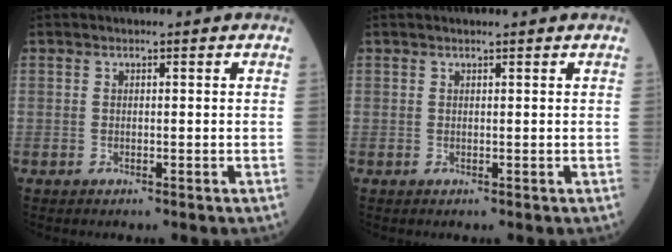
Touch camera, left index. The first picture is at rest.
{"total": 1.1, "force": [0.9, -0.3, 0.6], "torque": [-0.008, 0.006, 0.013]}